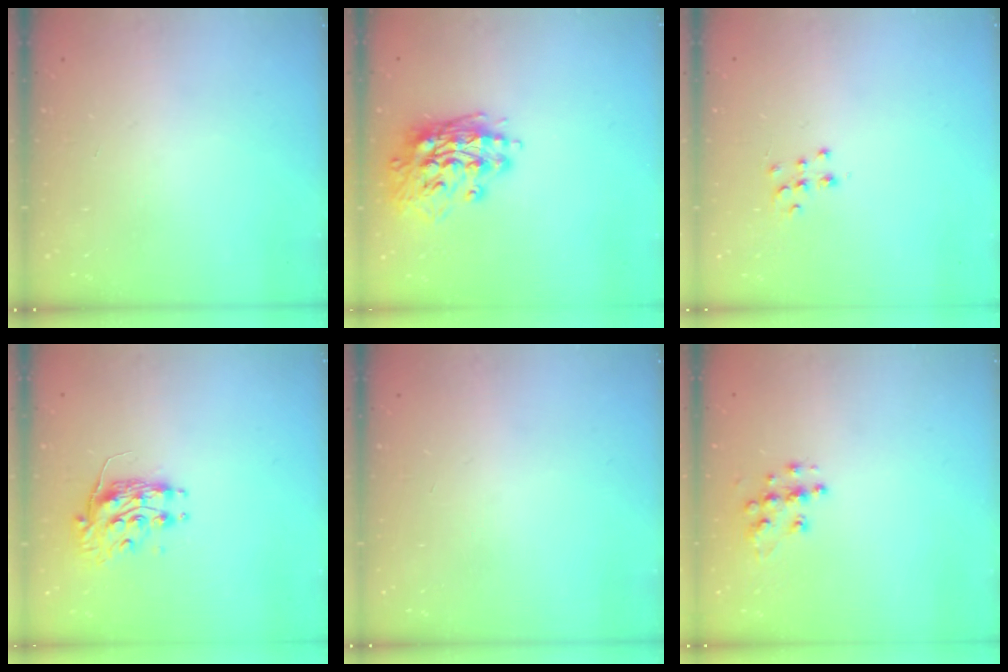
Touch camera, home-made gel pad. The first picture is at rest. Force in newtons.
{"total": 15.7, "press": 15.5, "slide": 2.5}
{"total": 7.2, "press": 7.2, "slide": 0.5}
{"total": 8.8, "press": 8.8, "slide": 0.0}
{"total": 0.0}
{"total": 9.9, "press": 9.9, "slide": 0.7}